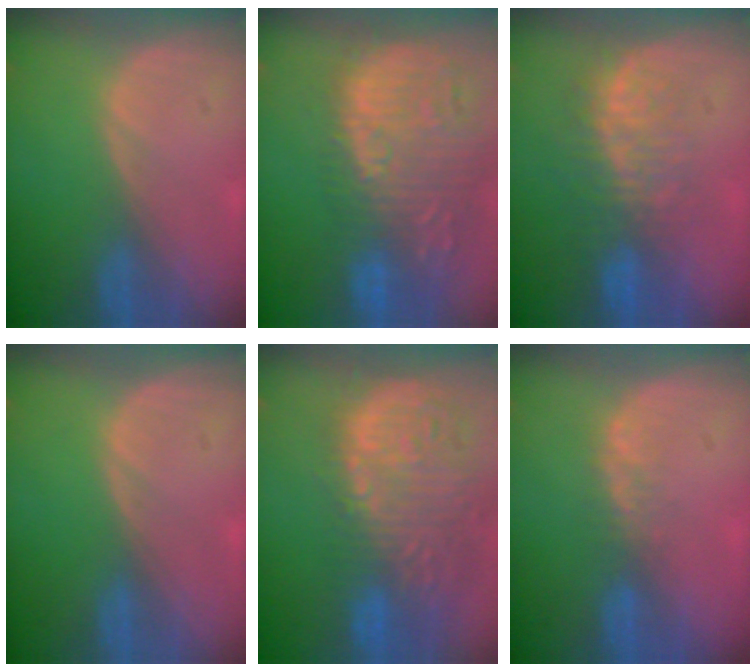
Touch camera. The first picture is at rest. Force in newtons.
{"total": 15.5, "press": 13.1, "slide": 8.3}
{"total": 8.1, "press": 7.5, "slide": 2.9}
{"total": 0.0}
{"total": 15.3, "press": 12.6, "slide": 8.7}
{"total": 2.5, "press": 1.9, "slide": 1.5}